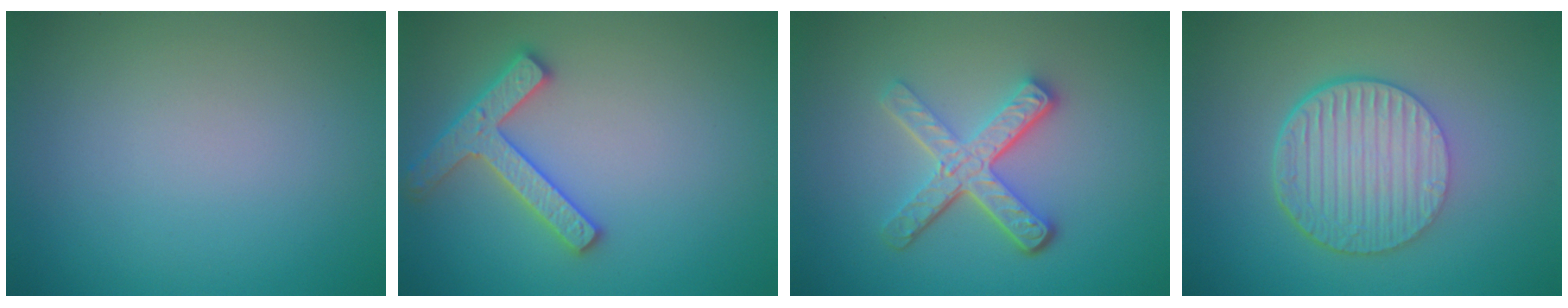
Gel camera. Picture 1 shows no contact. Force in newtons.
{"total": 3.5, "press": 3.4, "slide": 0.8}
{"total": 4.9, "press": 3.5, "slide": 3.4}
{"total": 6.7, "press": 4.5, "slide": 5.0}